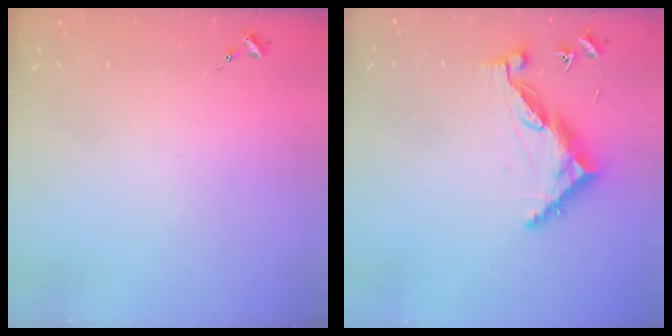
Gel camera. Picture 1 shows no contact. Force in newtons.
{"total": 9.0, "press": 9.0, "slide": 0.8}